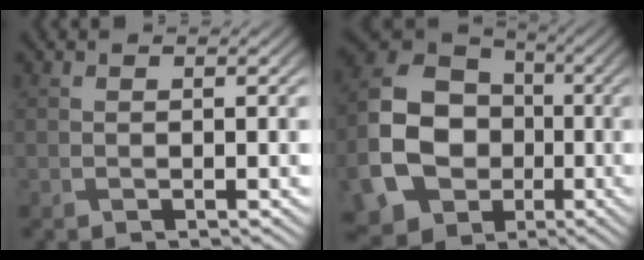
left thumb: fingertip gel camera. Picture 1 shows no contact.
{"total": 16.6, "force": [-4.2, 13.7, 8.4], "torque": [-0.215, -0.050, -0.082]}